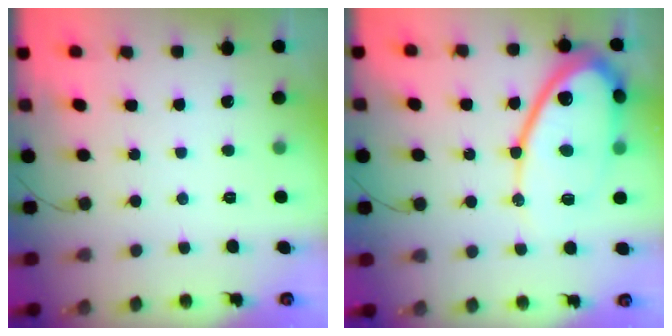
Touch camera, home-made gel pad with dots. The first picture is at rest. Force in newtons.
{"total": 16.3, "press": 16.2, "slide": 1.9}